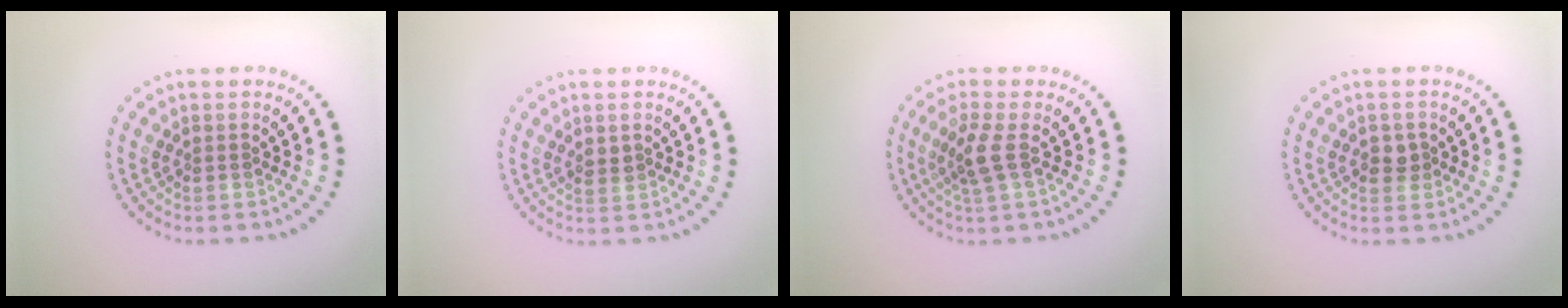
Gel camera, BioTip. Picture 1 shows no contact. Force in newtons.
{"total": 1.2, "press": 1.1, "slide": 0.4}
{"total": 2.3, "press": 1.8, "slide": 1.5}
{"total": 1.7, "press": 1.6, "slide": 0.4}